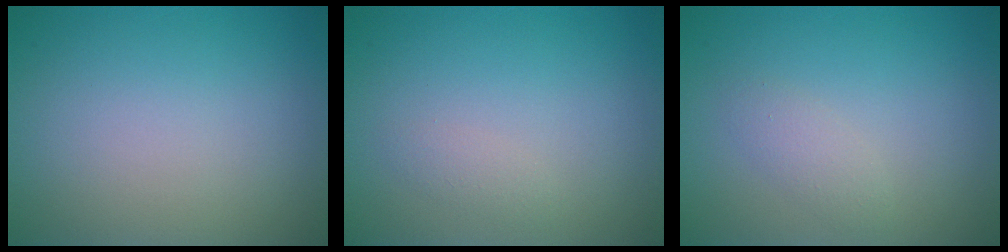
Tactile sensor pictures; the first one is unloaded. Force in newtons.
{"total": 0.8, "press": 0.8, "slide": 0.0}
{"total": 1.3, "press": 1.3, "slide": 0.1}